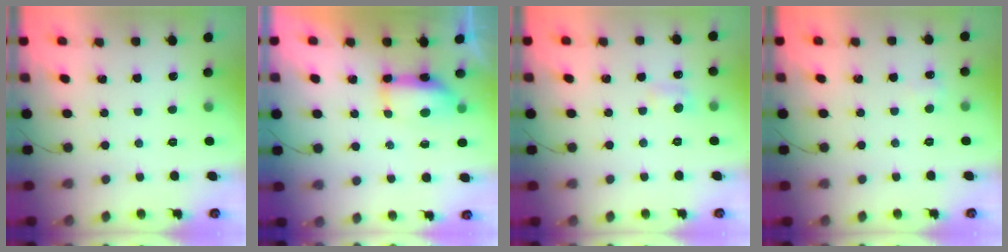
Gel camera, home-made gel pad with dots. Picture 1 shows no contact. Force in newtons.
{"total": 14.3, "press": 9.6, "slide": 10.6}
{"total": 5.1, "press": 4.8, "slide": 1.5}
{"total": 4.2, "press": 4.0, "slide": 1.2}